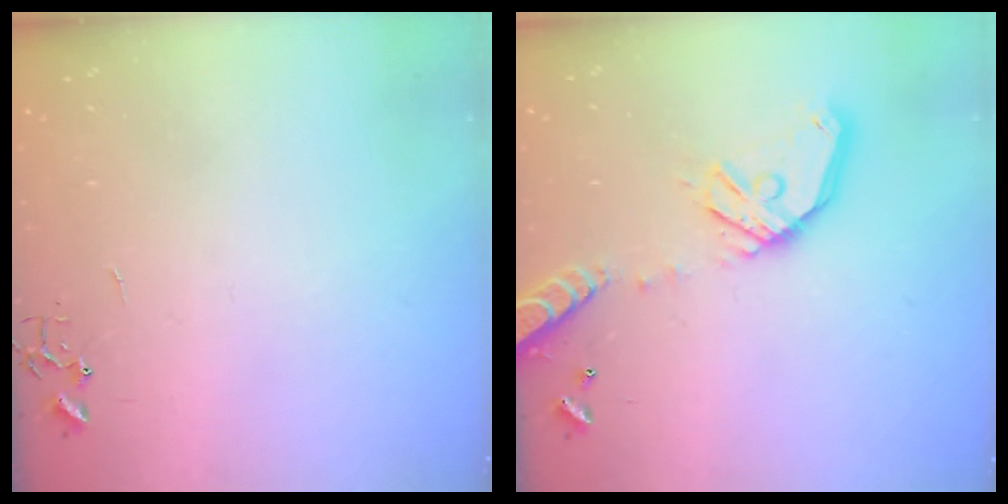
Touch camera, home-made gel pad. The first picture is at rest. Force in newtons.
{"total": 15.4, "press": 15.1, "slide": 2.8}